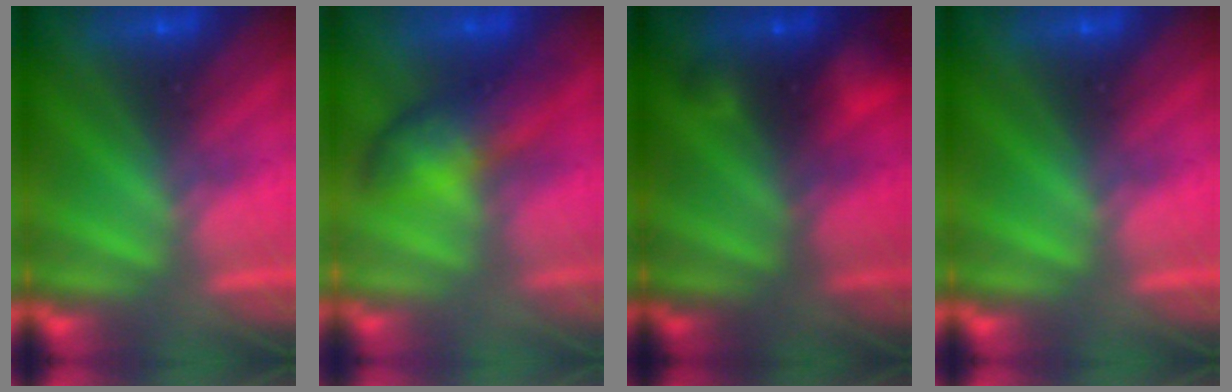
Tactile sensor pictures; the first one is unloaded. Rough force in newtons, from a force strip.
{"total": 6.3}
{"total": 2.4}
{"total": 0.0}